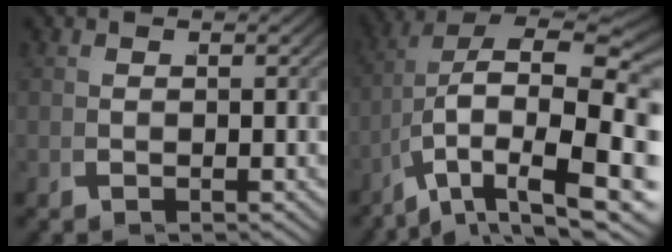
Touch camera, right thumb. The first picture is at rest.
{"total": 11.9, "force": [-0.6, 6.7, 9.8], "torque": [-0.165, -0.041, 0.011]}